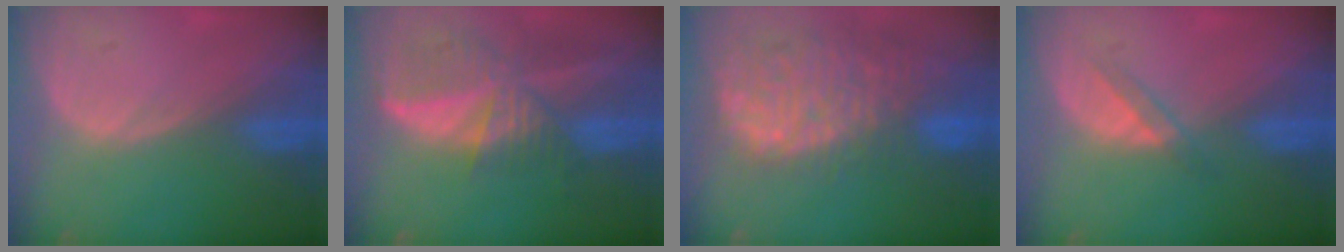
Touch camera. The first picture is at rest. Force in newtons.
{"total": 9.3, "press": 8.1, "slide": 4.6}
{"total": 13.5, "press": 11.4, "slide": 7.3}
{"total": 2.4, "press": 2.2, "slide": 1.1}